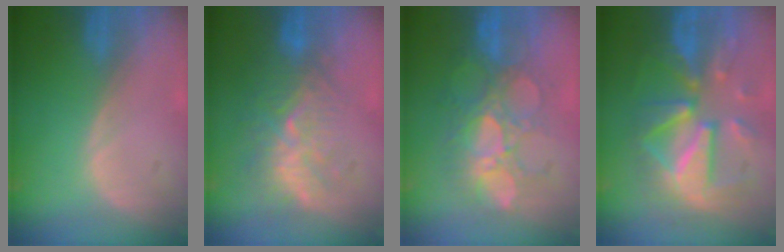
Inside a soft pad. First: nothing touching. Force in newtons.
{"total": 9.1, "press": 8.5, "slide": 3.4}
{"total": 9.7, "press": 9.3, "slide": 2.6}
{"total": 12.3, "press": 12.3, "slide": 1.1}